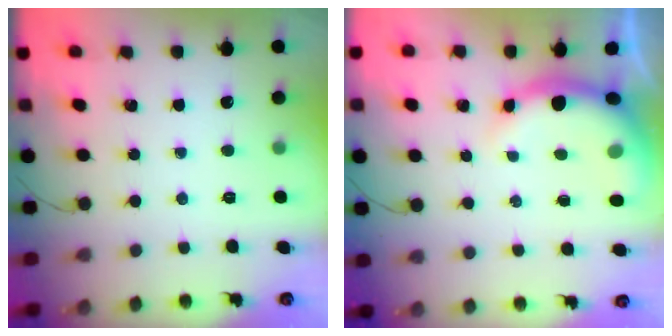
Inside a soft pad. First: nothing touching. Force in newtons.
{"total": 7.7, "press": 7.5, "slide": 1.6}